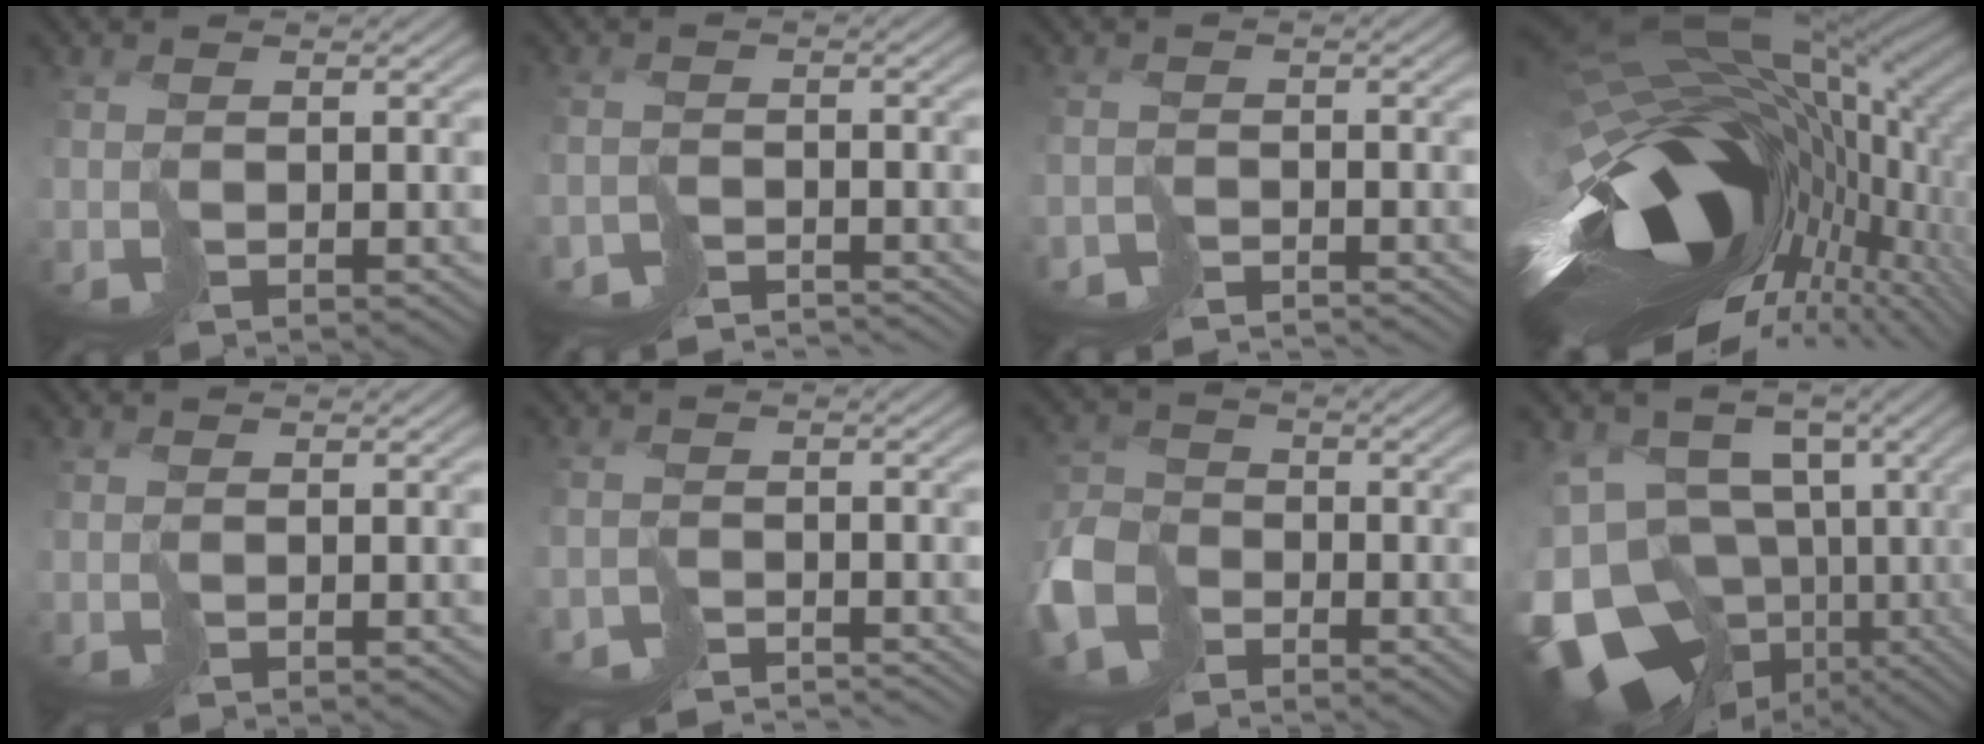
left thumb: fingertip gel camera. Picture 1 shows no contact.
{"total": 5.0, "force": [-4.8, 1.2, 0.3], "torque": [0.009, -0.006, -0.090]}
{"total": 3.9, "force": [-3.8, 0.7, -0.1], "torque": [0.015, -0.006, -0.074]}
{"total": 20.1, "force": [-3.9, 11.6, 15.9], "torque": [-0.319, -0.035, -0.051]}
{"total": 0.0}
{"total": 4.4, "force": [-4.3, 0.9, 0.1], "torque": [0.011, -0.009, -0.082]}
{"total": 7.4, "force": [-4.2, 5.0, 3.4], "torque": [-0.089, -0.016, -0.095]}
{"total": 16.4, "force": [-5.7, 11.8, 9.9], "torque": [-0.217, -0.028, -0.087]}